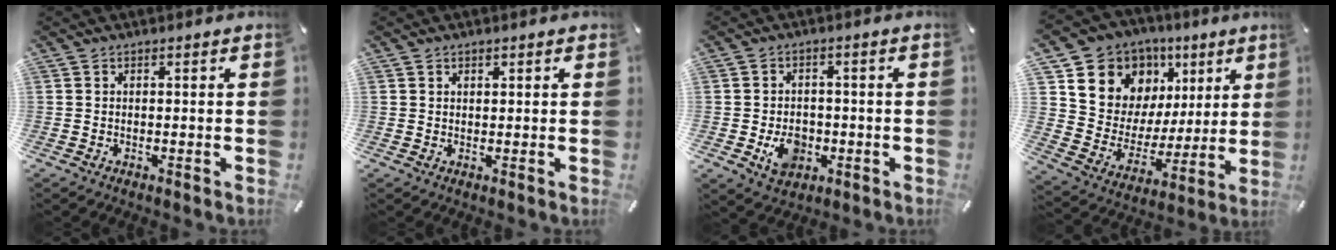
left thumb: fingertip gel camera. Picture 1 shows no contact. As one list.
[{"total": 1.0, "force": [0.6, 0.7, 0.2], "torque": [0.005, -0.001, 0.009]}, {"total": 7.3, "force": [-2.0, 5.7, 4.0], "torque": [-0.055, 0.003, -0.033]}, {"total": 12.9, "force": [6.9, 10.7, 1.8], "torque": [-0.041, -0.065, 0.138]}]